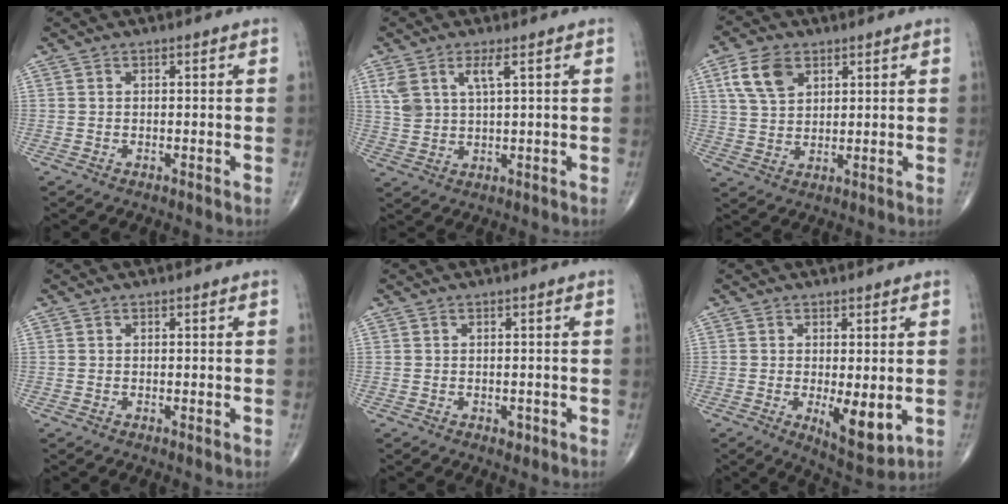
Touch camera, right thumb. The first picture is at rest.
{"total": 5.6, "force": [2.7, 1.9, 4.6], "torque": [-0.104, -0.009, 0.060]}
{"total": 7.8, "force": [3.6, 4.8, 4.9], "torque": [-0.084, -0.008, 0.072]}
{"total": 0.0}
{"total": 0.9, "force": [-0.3, 0.6, 0.6], "torque": [-0.005, -0.001, -0.002]}
{"total": 7.3, "force": [-1.1, 2.6, 6.7], "torque": [-0.097, -0.023, -0.006]}